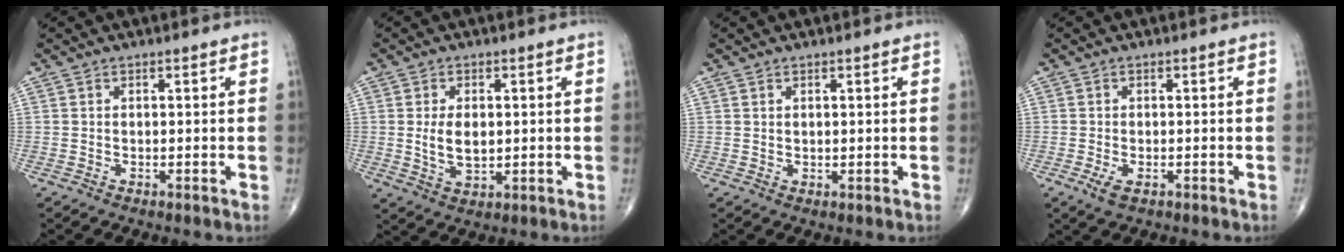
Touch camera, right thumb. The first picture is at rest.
{"total": 6.0, "force": [0.3, 3.5, 4.8], "torque": [-0.079, -0.009, 0.012]}
{"total": 0.6, "force": [0.5, 0.3, 0.3], "torque": [0.003, -0.005, 0.007]}
{"total": 2.5, "force": [-1.1, 1.2, 1.9], "torque": [-0.036, -0.002, -0.017]}